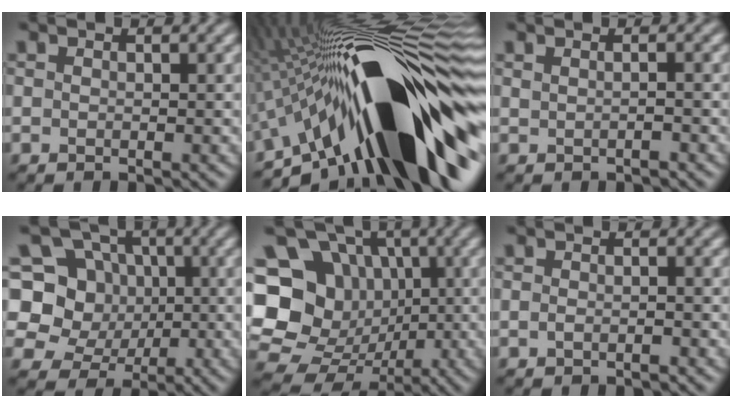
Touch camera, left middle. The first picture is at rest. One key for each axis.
{"total": 18.5, "fx": -2.3, "fy": 7.0, "fz": 17.0, "tx": -0.238, "ty": 0.023, "tz": -0.066}
{"total": 0.9, "fx": 0.0, "fy": 0.3, "fz": 0.8, "tx": -0.013, "ty": -0.002, "tz": -0.005}
{"total": 9.9, "fx": 0.2, "fy": 9.2, "fz": 3.7, "tx": -0.095, "ty": 0.036, "tz": -0.031}
{"total": 19.8, "fx": 0.0, "fy": 18.5, "fz": 7.1, "tx": -0.179, "ty": 0.016, "tz": -0.022}
{"total": 0.9, "fx": -0.5, "fy": 0.3, "fz": 0.7, "tx": -0.015, "ty": 0.000, "tz": -0.011}